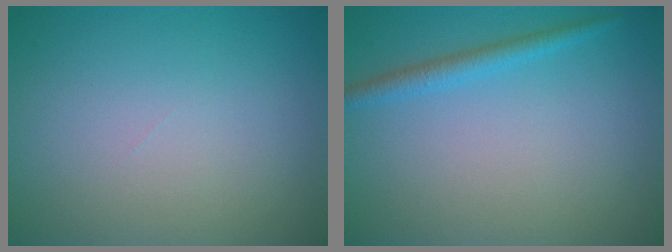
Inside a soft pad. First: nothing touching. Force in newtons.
{"total": 1.8, "press": 1.8, "slide": 0.2}